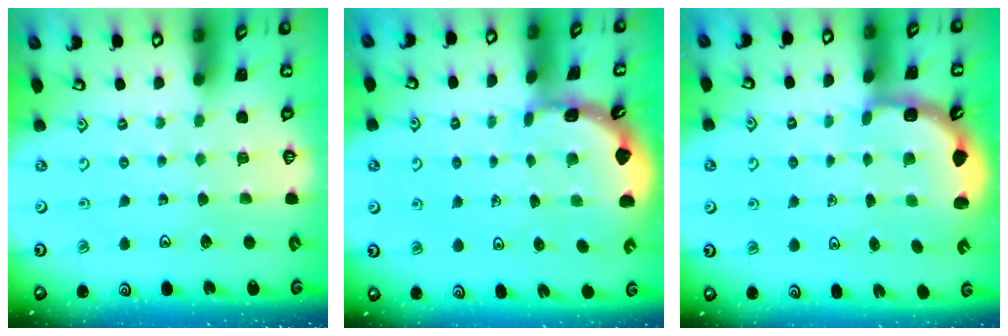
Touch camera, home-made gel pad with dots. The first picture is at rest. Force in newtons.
{"total": 1.8, "press": 1.8, "slide": 0.1}
{"total": 3.2, "press": 2.5, "slide": 2.0}